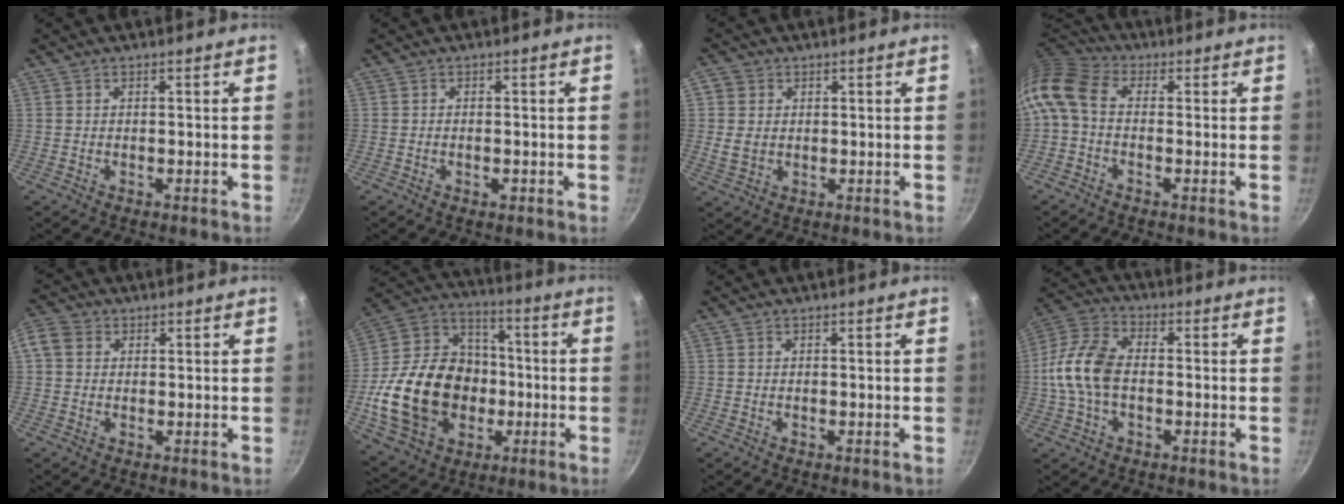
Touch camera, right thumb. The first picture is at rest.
{"total": 1.1, "force": [-0.4, 0.5, 0.9], "torque": [-0.014, 0.002, -0.009]}
{"total": 4.8, "force": [0.5, 4.1, 2.4], "torque": [-0.031, -0.005, 0.008]}
{"total": 9.8, "force": [-0.3, 6.5, 7.3], "torque": [-0.157, 0.031, -0.024]}
{"total": 4.4, "force": [1.0, 3.6, 2.2], "torque": [-0.040, 0.006, 0.005]}
{"total": 25.3, "force": [-4.6, 19.4, 15.6], "torque": [-0.249, 0.044, -0.069]}
{"total": 0.0}
{"total": 12.1, "force": [-1.0, 7.6, 9.3], "torque": [-0.179, 0.033, -0.036]}